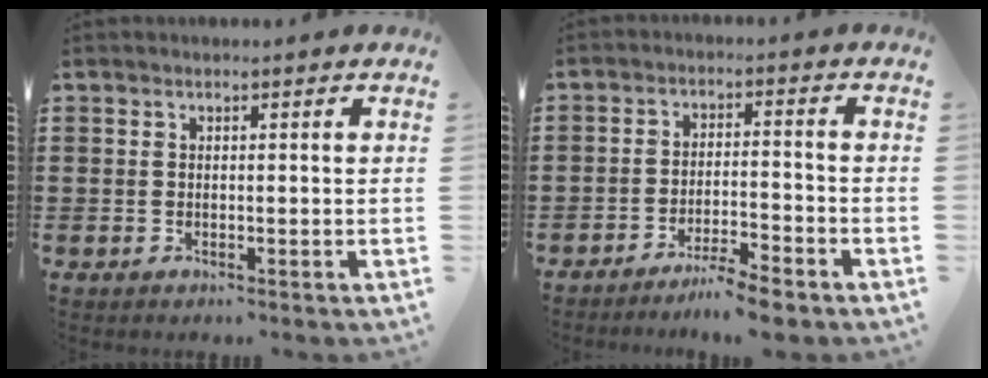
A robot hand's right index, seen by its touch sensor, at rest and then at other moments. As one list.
[{"total": 4.8, "force": [-4.4, -0.2, 1.8], "torque": [-0.040, -0.006, -0.088]}]